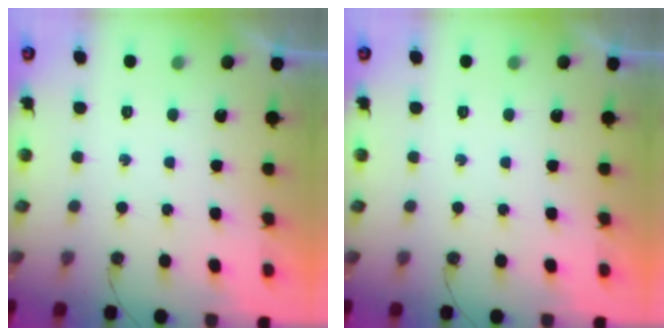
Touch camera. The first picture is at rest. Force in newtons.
{"total": 0.0}